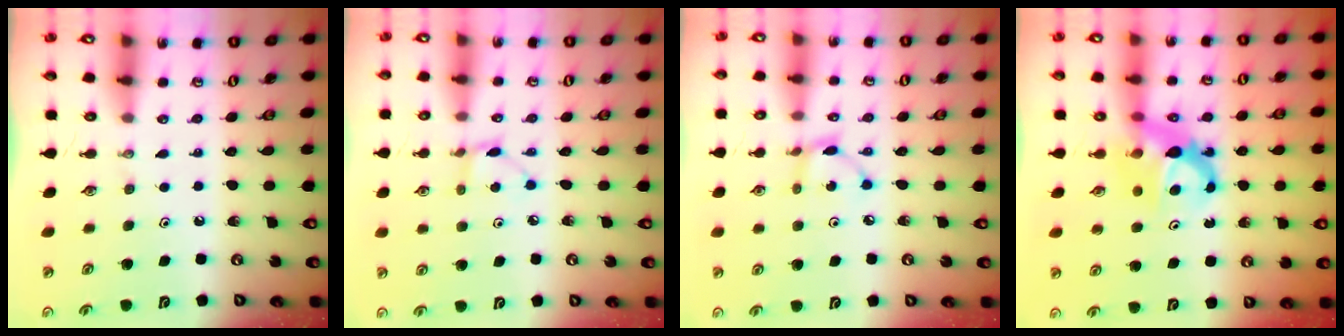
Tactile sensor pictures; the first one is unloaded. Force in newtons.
{"total": 3.3, "press": 3.3, "slide": 0.3}
{"total": 3.3, "press": 3.3, "slide": 0.2}
{"total": 7.0, "press": 6.9, "slide": 0.6}